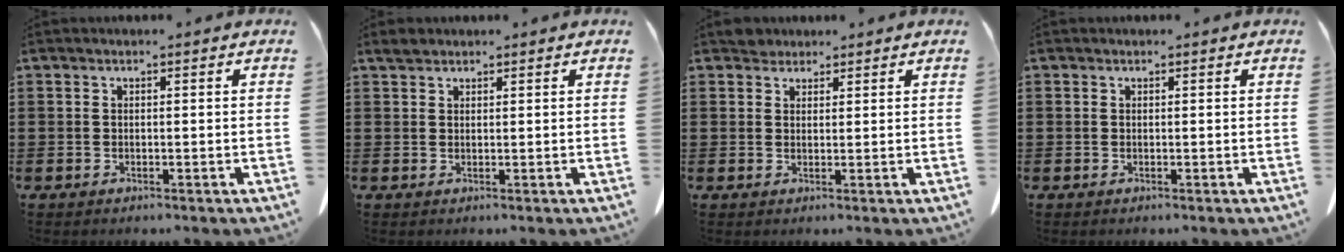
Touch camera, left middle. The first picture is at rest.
{"total": 1.6, "force": [1.4, 0.6, 0.5], "torque": [-0.014, 0.004, 0.027]}
{"total": 2.2, "force": [2.0, 0.9, 0.1], "torque": [-0.001, 0.001, 0.038]}
{"total": 0.0}